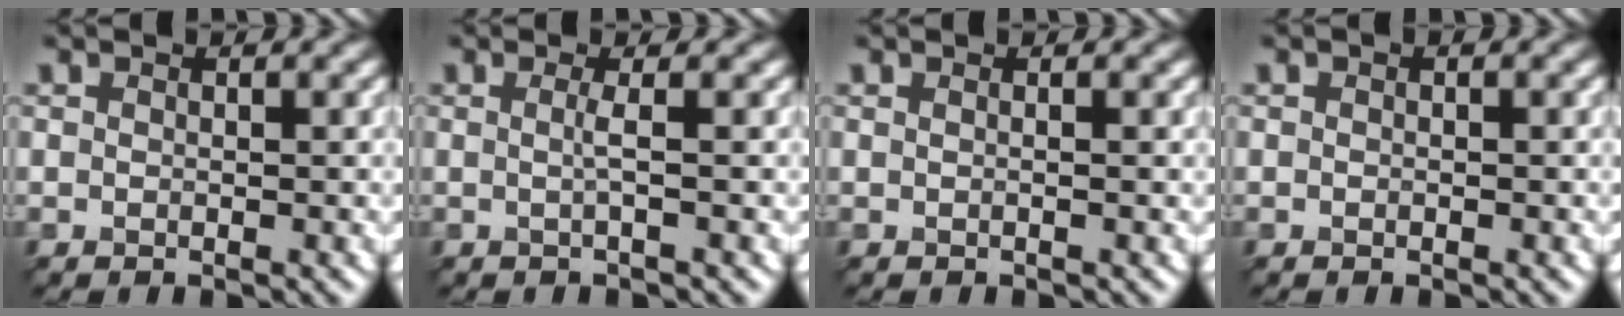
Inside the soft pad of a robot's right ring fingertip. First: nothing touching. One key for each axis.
{"total": 0.7, "fx": 0.0, "fy": -0.5, "fz": 0.4, "tx": -0.026, "ty": -0.004, "tz": 0.004}
{"total": 1.2, "fx": 0.6, "fy": 0.7, "fz": 0.8, "tx": 0.008, "ty": 0.003, "tz": -0.010}
{"total": 0.0}